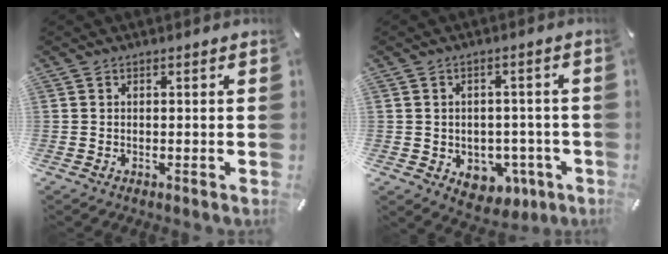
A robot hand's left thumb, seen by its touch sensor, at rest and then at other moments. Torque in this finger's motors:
{"motor_torque": [0.18, 0.66, 0.51, 0.28, 0.12]}